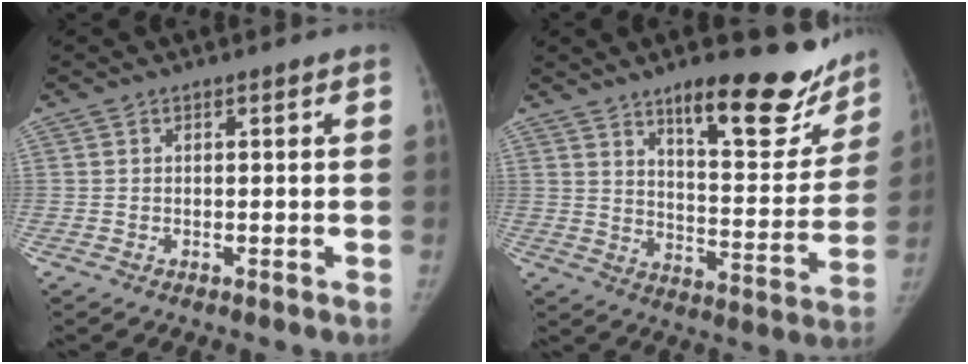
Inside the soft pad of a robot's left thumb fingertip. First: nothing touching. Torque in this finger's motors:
{"motor_torque": [0.17, 0.01, 0.98, -0.77, 0.05]}